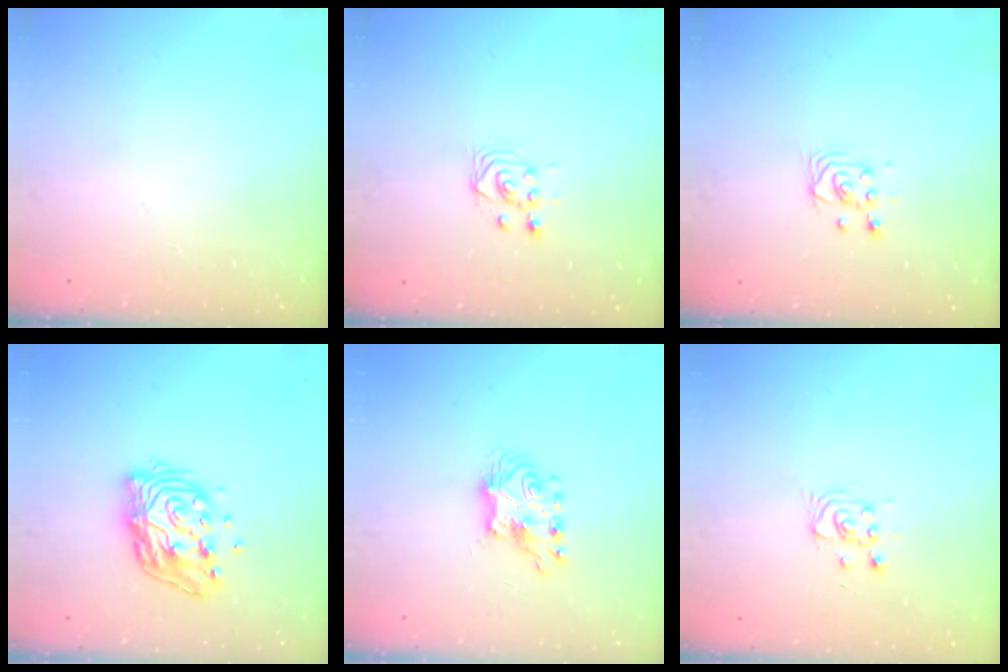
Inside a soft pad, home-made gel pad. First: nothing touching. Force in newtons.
{"total": 3.2, "press": 2.9, "slide": 1.4}
{"total": 3.3, "press": 3.2, "slide": 0.6}
{"total": 13.7, "press": 13.7, "slide": 1.2}
{"total": 7.3, "press": 7.2, "slide": 0.6}
{"total": 3.0, "press": 3.0, "slide": 0.2}